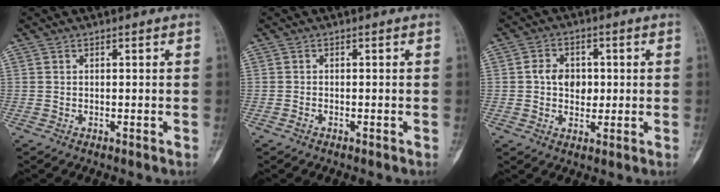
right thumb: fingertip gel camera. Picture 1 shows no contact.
{"total": 0.6, "force": [-0.4, 0.3, 0.2], "torque": [-0.008, 0.002, -0.009]}
{"total": 6.4, "force": [0.4, 4.9, 4.1], "torque": [-0.038, 0.005, 0.005]}